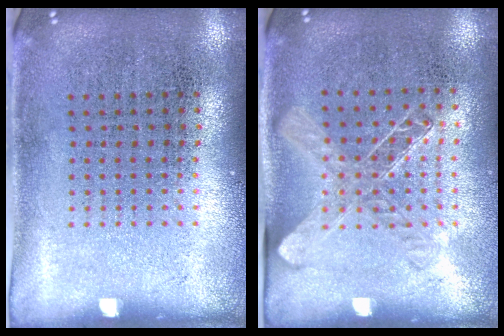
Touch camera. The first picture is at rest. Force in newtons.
{"total": 1.4, "press": 1.2, "slide": 0.6}